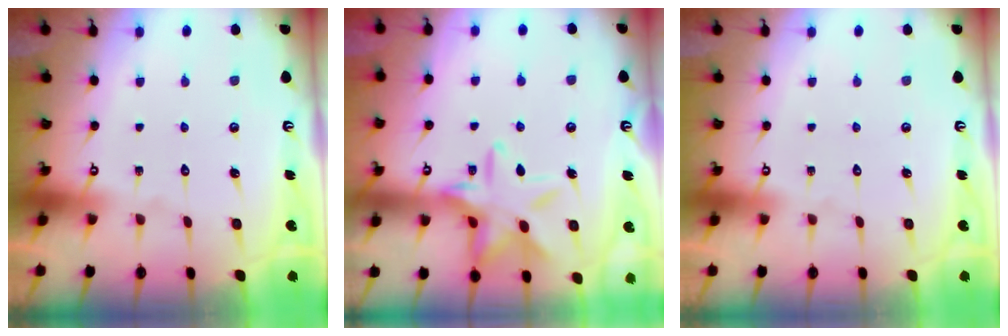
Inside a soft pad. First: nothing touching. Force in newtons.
{"total": 14.5, "press": 14.4, "slide": 1.0}
{"total": 0.0}